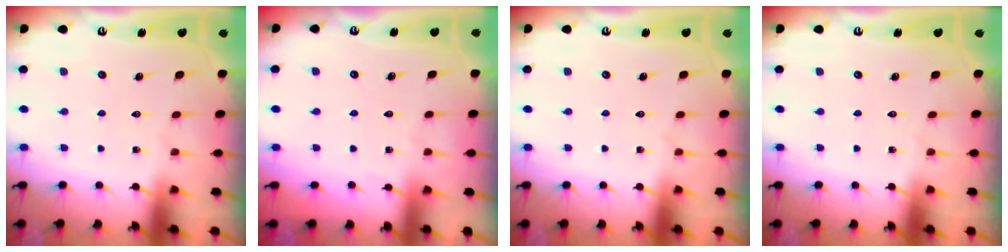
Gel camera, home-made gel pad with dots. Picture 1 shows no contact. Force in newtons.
{"total": 2.8, "press": 2.8, "slide": 0.4}
{"total": 0.0}
{"total": 0.0}